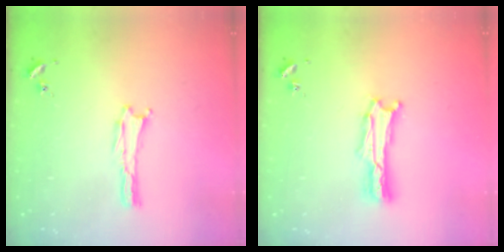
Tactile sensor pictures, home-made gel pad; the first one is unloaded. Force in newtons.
{"total": 1.4, "press": 1.3, "slide": 0.2}